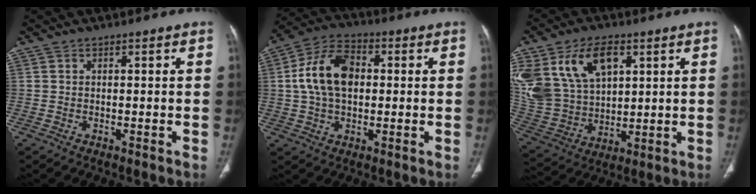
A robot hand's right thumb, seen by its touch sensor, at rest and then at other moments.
{"total": 12.5, "force": [1.2, 8.0, 9.5], "torque": [-0.172, 0.023, 0.016]}
{"total": 21.4, "force": [8.7, 13.9, 13.7], "torque": [-0.281, -0.006, 0.181]}